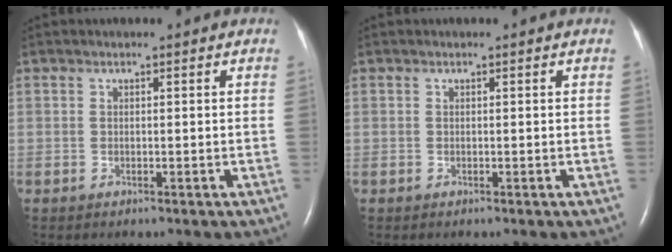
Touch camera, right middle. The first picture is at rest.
{"total": 0.0}